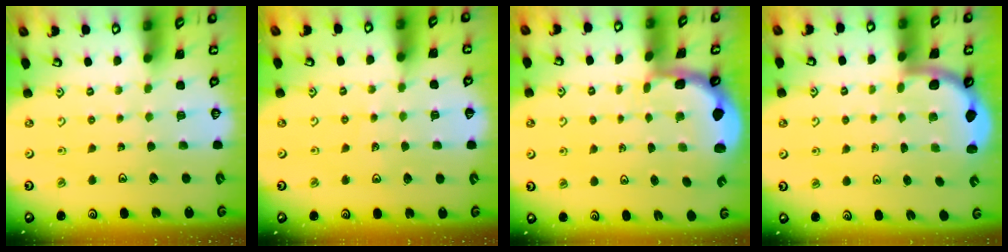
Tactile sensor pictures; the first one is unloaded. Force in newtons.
{"total": 3.5, "press": 3.2, "slide": 1.4}
{"total": 2.1, "press": 1.8, "slide": 1.0}
{"total": 2.6, "press": 2.6, "slide": 0.3}